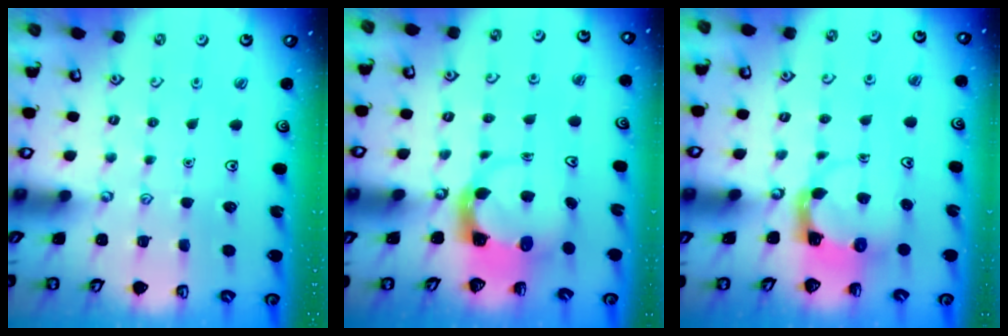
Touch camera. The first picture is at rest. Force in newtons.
{"total": 3.7, "press": 3.7, "slide": 0.5}
{"total": 3.8, "press": 3.8, "slide": 0.6}